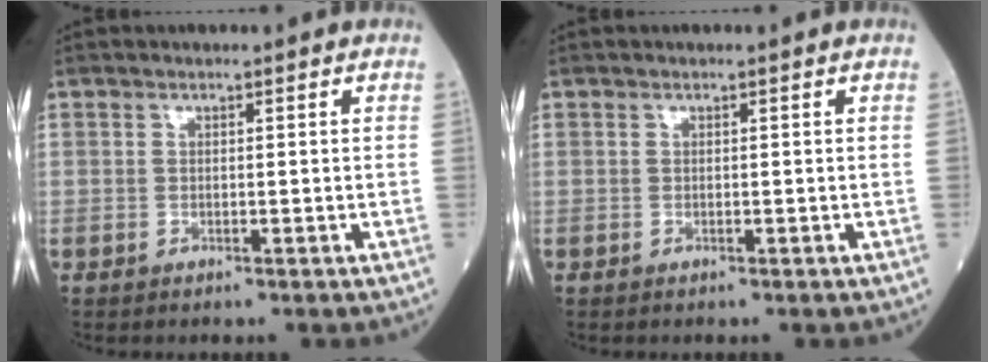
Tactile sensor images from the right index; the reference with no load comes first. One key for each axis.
{"total": 0.0}